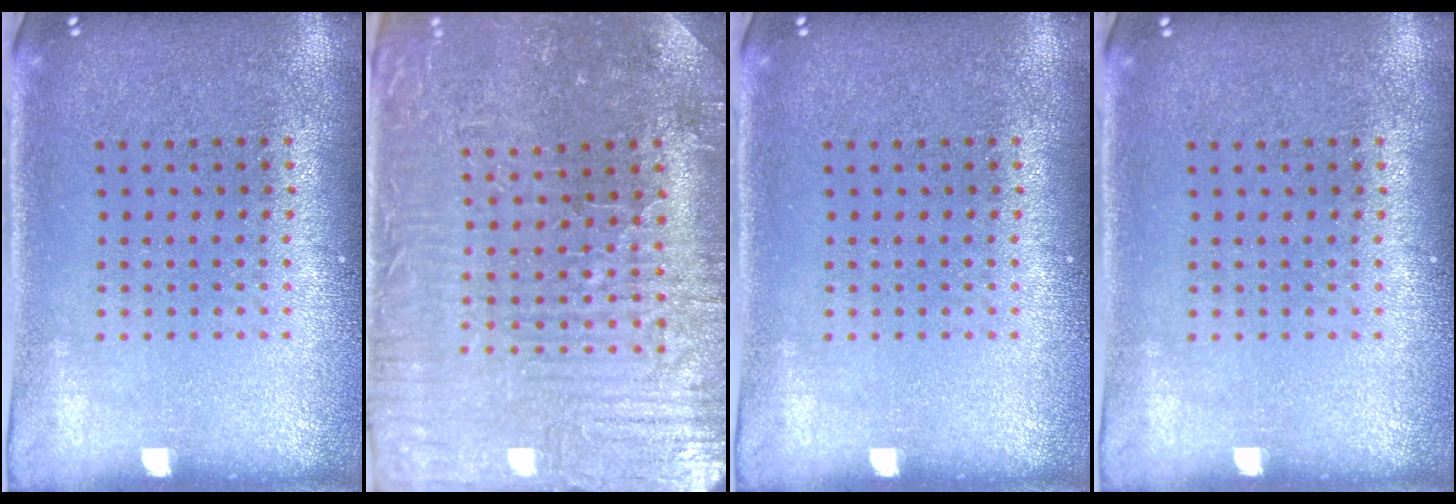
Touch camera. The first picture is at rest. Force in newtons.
{"total": 3.7, "press": 3.6, "slide": 0.5}
{"total": 0.0}
{"total": 0.0}